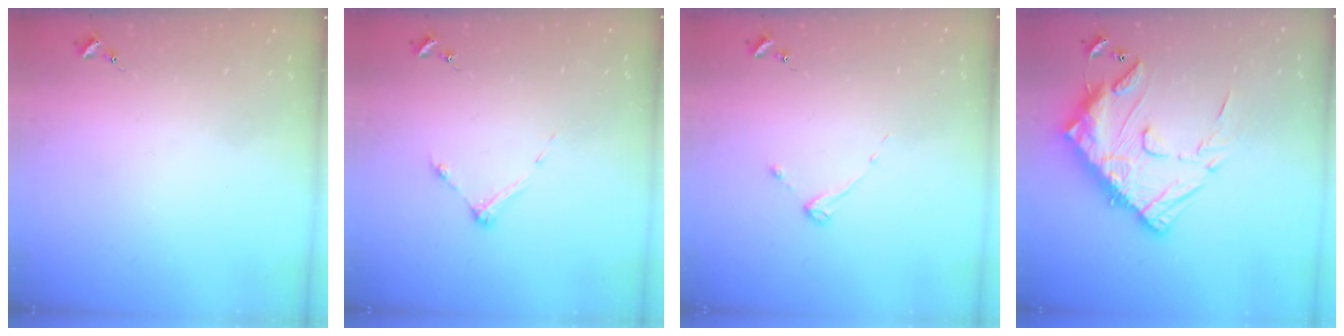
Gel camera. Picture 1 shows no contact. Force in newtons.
{"total": 6.9, "press": 6.9, "slide": 0.5}
{"total": 2.6, "press": 2.6, "slide": 0.4}
{"total": 20.4, "press": 20.4, "slide": 1.7}